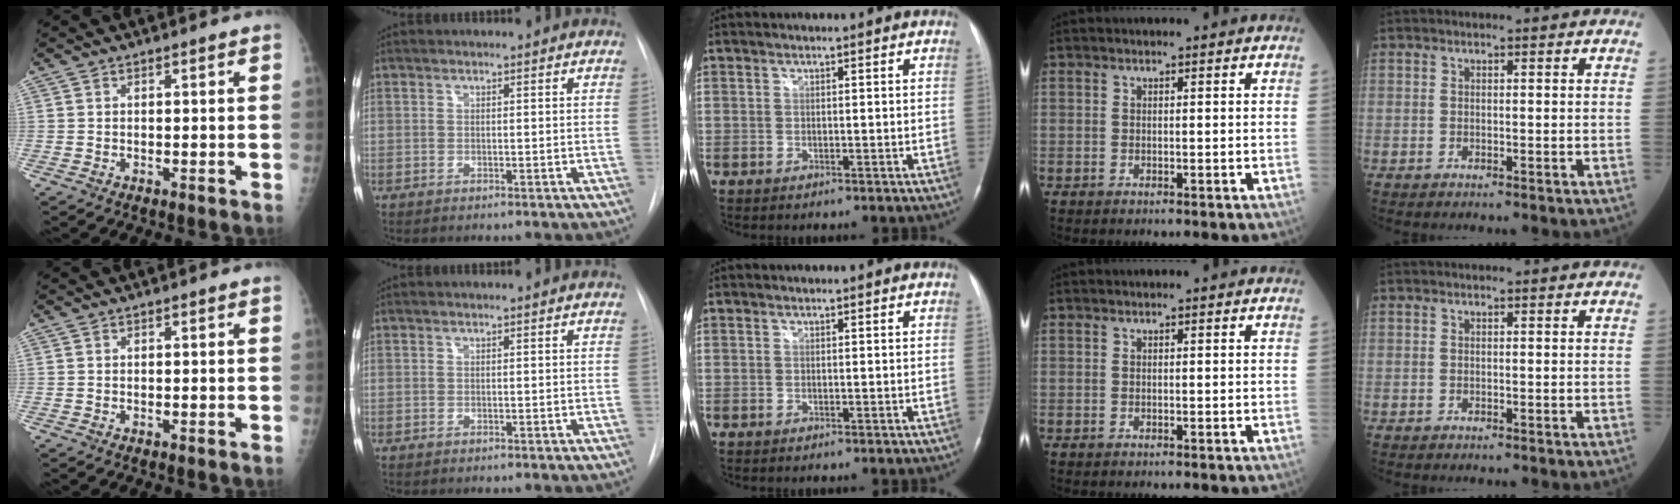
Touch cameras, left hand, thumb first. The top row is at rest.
{}